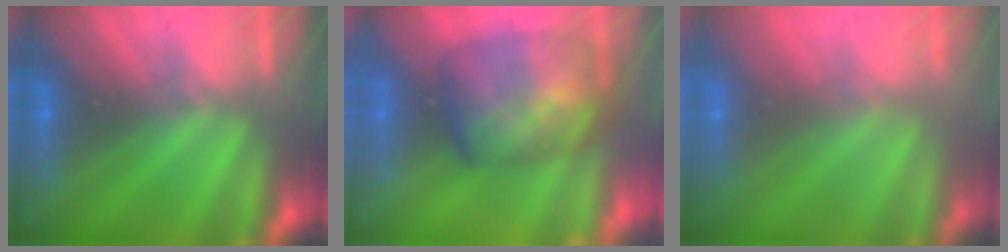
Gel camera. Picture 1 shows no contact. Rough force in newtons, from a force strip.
{"total": 7.2}
{"total": 8.6}